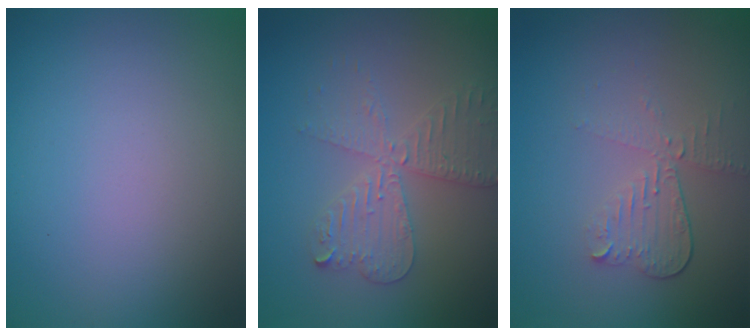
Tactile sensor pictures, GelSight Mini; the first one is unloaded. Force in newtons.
{"total": 4.1, "press": 3.5, "slide": 2.0}
{"total": 3.0, "press": 2.6, "slide": 1.4}